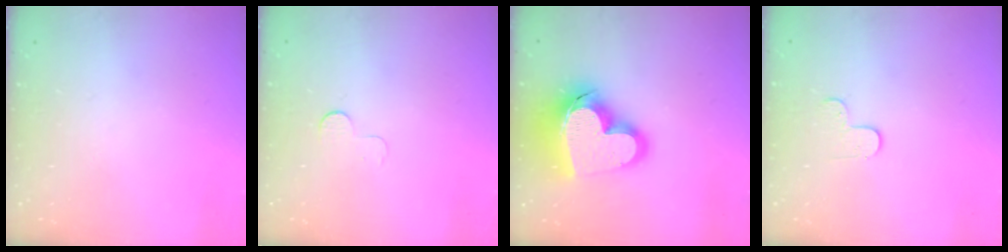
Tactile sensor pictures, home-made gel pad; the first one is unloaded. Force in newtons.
{"total": 3.2, "press": 3.1, "slide": 0.3}
{"total": 23.0, "press": 22.9, "slide": 2.3}
{"total": 3.6, "press": 3.6, "slide": 0.4}